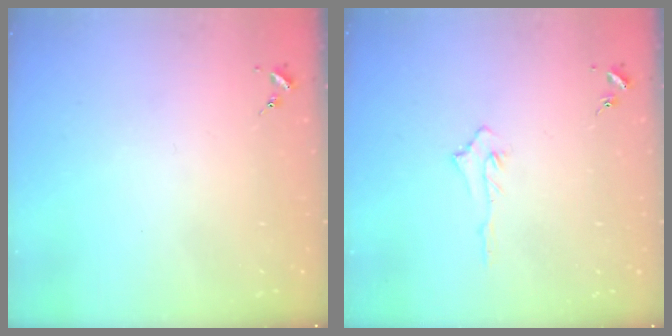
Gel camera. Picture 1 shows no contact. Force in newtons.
{"total": 3.2, "press": 3.1, "slide": 0.6}